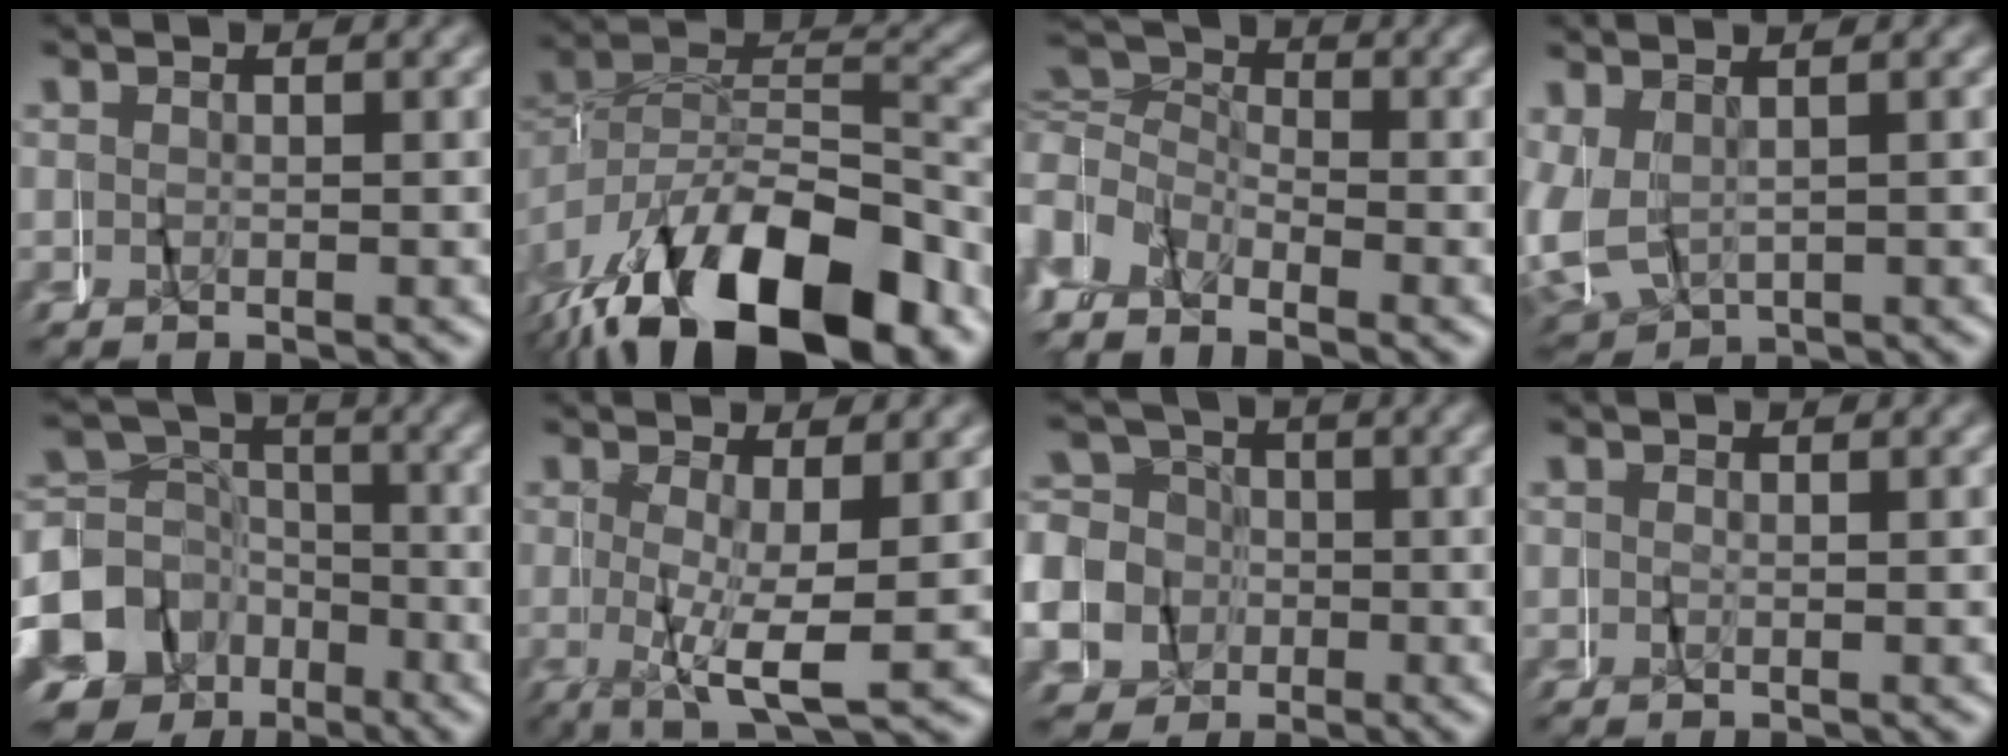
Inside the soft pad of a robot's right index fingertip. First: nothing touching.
{"total": 13.6, "force": [-7.2, 6.9, 9.2], "torque": [-0.169, -0.019, -0.102]}
{"total": 6.8, "force": [-1.1, 5.8, 3.3], "torque": [-0.083, -0.011, -0.024]}
{"total": 7.0, "force": [-0.3, 6.4, 2.7], "torque": [-0.107, -0.022, 0.003]}
{"total": 13.5, "force": [-4.3, 11.8, 4.9], "torque": [-0.095, -0.042, -0.077]}
{"total": 5.5, "force": [-1.4, 1.4, 5.1], "torque": [-0.090, -0.016, -0.012]}
{"total": 13.1, "force": [-0.6, 12.4, 4.2], "torque": [-0.119, -0.033, -0.017]}
{"total": 0.0}